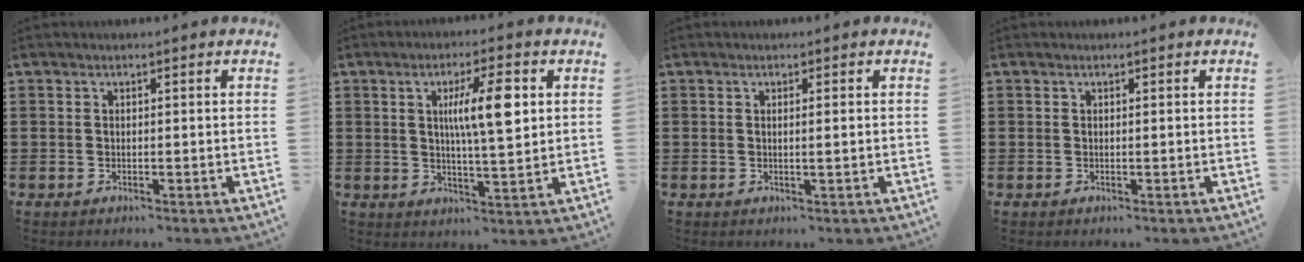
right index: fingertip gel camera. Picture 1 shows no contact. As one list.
[{"total": 8.5, "force": [2.2, 1.6, 8.0], "torque": [-0.150, 0.001, 0.031]}, {"total": 0.9, "force": [0.1, -0.3, 0.9], "torque": [-0.016, -0.005, 0.001]}, {"total": 0.0}]